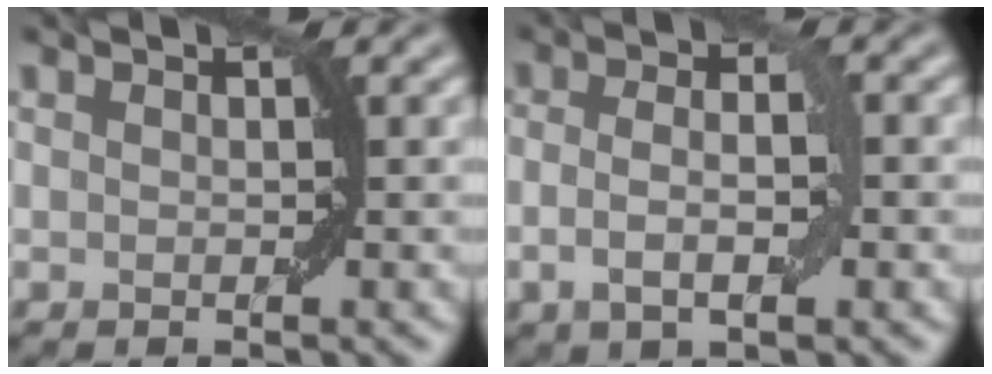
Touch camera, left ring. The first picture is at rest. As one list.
[{"total": 3.6, "force": [-0.6, 1.4, 3.2], "torque": [-0.061, -0.001, -0.013]}]